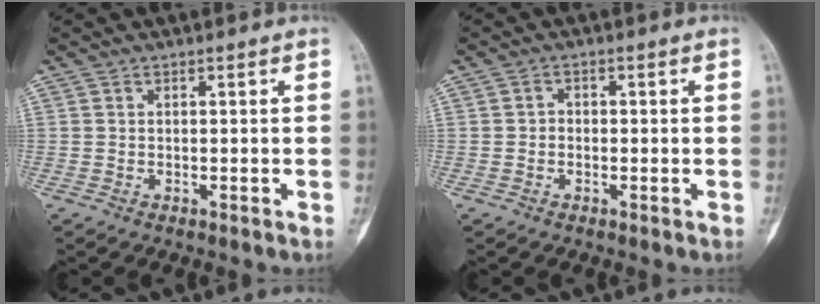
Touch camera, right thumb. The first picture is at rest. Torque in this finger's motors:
{"motor_torque": [-0.29, -0.54, 0.05, 0.02, -0.06]}